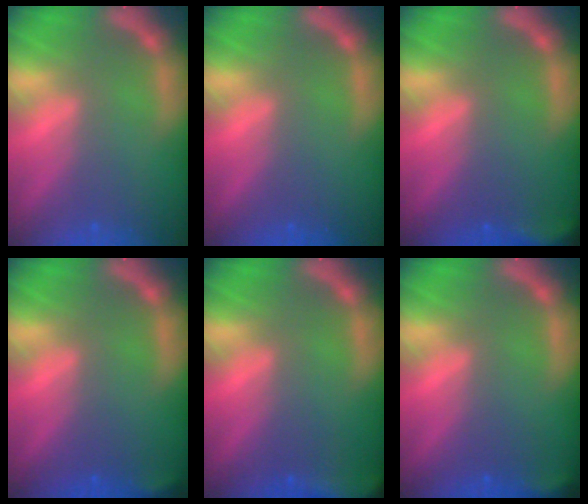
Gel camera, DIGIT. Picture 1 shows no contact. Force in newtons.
{"total": 0.0}
{"total": 4.0}
{"total": 1.4}
{"total": 7.5}
{"total": 1.9}